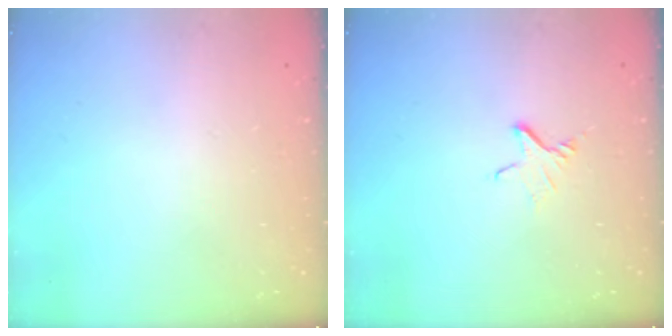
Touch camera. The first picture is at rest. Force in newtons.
{"total": 4.0, "press": 4.0, "slide": 0.2}